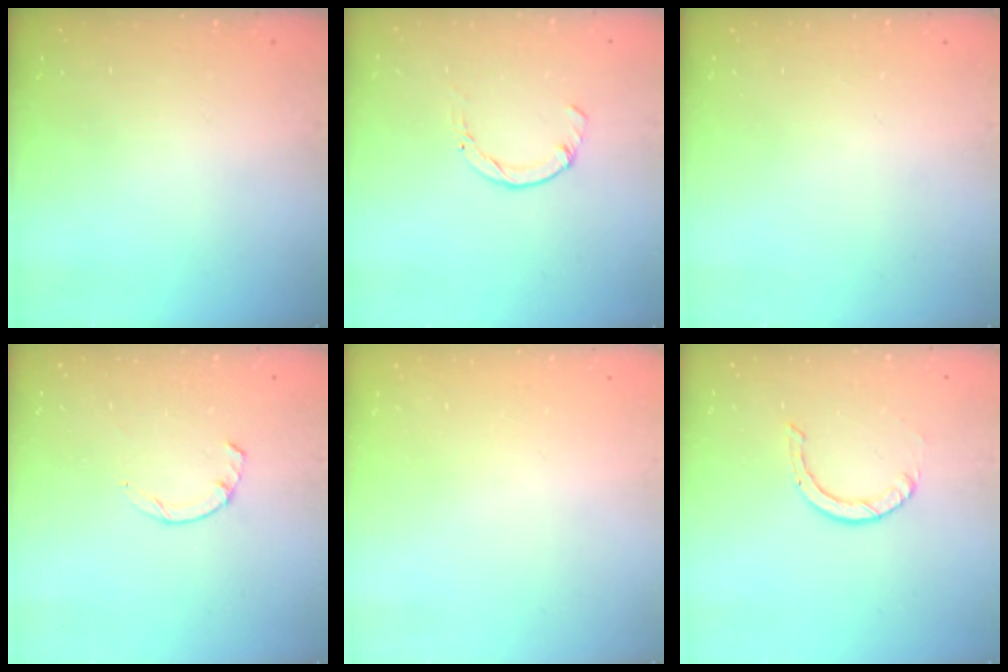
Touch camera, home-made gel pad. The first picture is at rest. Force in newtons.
{"total": 0.0}
{"total": 0.0}
{"total": 1.7, "press": 1.6, "slide": 0.4}
{"total": 2.4, "press": 2.4, "slide": 0.2}
{"total": 0.9, "press": 0.9, "slide": 0.1}